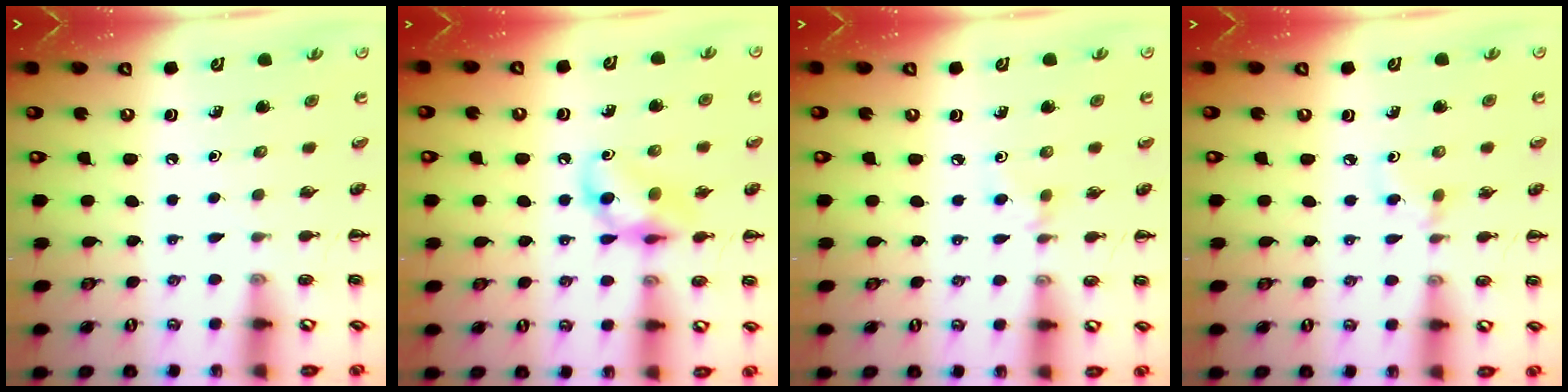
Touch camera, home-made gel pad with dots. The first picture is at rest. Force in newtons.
{"total": 11.2, "press": 11.1, "slide": 1.4}
{"total": 3.0, "press": 2.8, "slide": 1.1}
{"total": 2.6, "press": 2.3, "slide": 1.1}